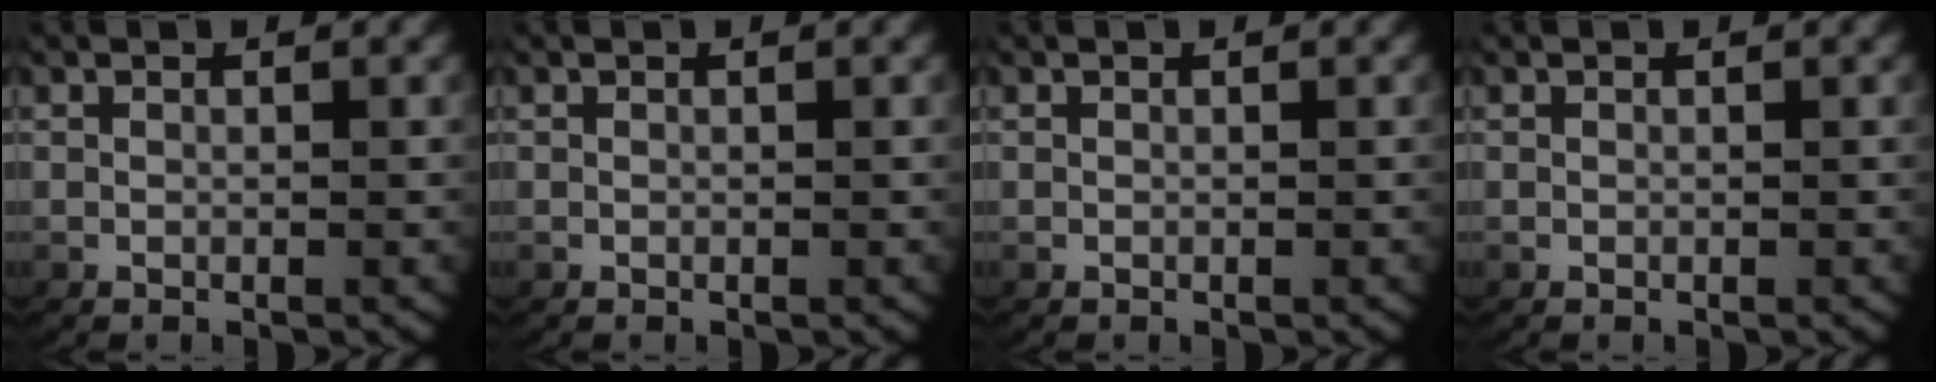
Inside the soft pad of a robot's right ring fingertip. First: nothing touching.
{"total": 0.0}
{"total": 0.0}
{"total": 0.0}